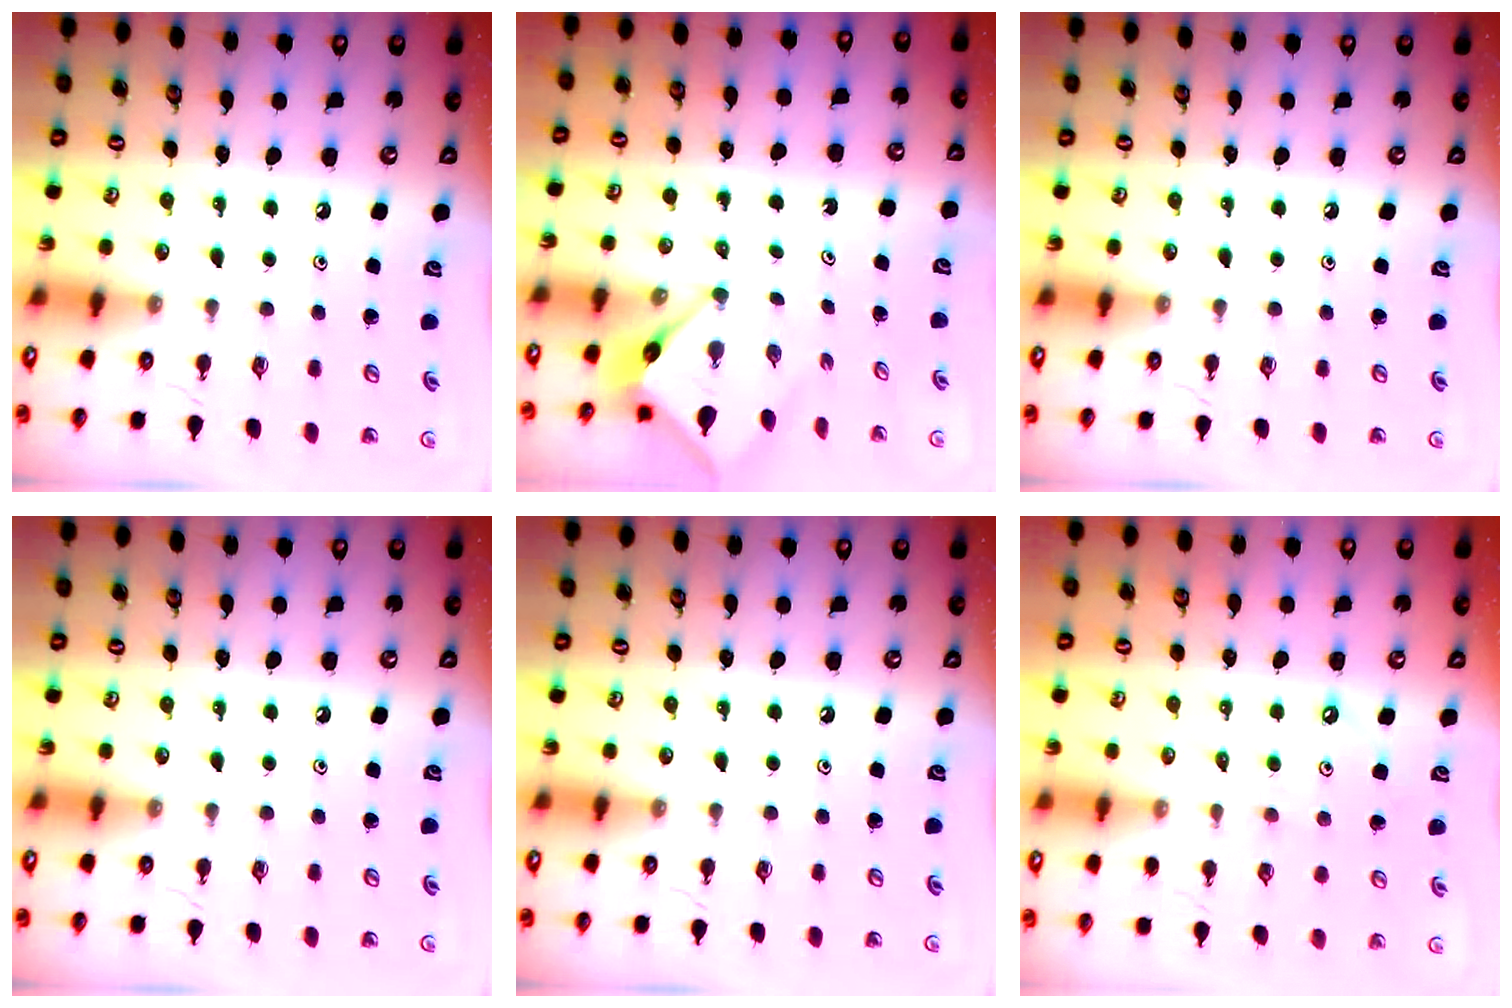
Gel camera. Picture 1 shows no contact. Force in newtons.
{"total": 4.0, "press": 4.0, "slide": 0.2}
{"total": 0.0}
{"total": 0.0}
{"total": 0.0}
{"total": 1.9, "press": 1.9, "slide": 0.2}